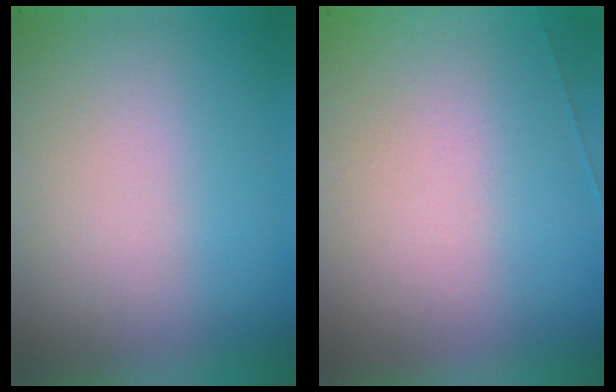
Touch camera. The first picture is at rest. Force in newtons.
{"total": 5.7}